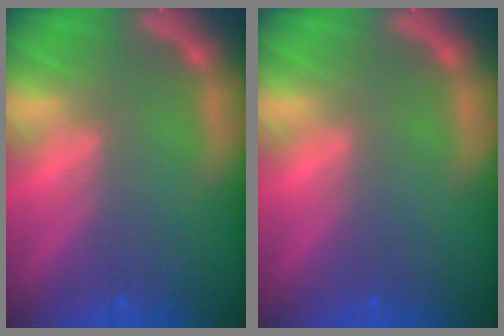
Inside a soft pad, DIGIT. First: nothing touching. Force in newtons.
{"total": 0.0}